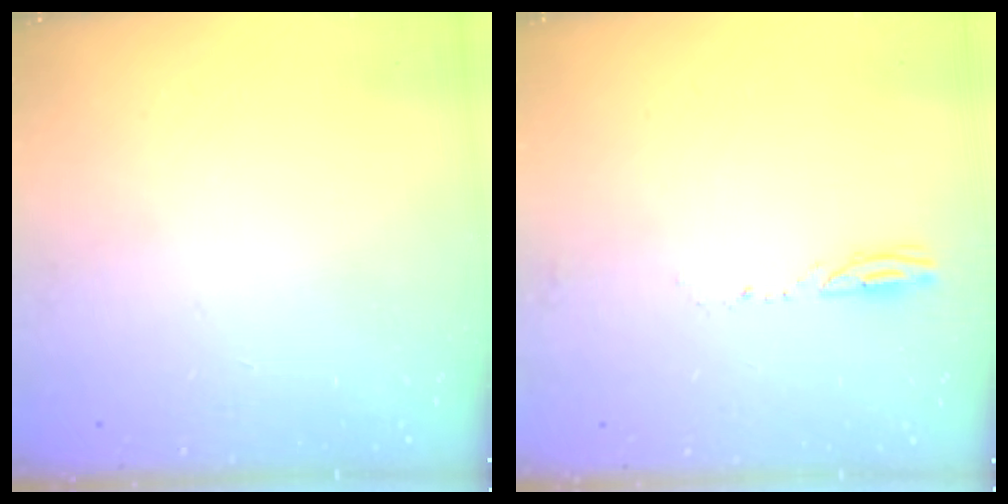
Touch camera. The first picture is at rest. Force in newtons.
{"total": 2.5, "press": 2.4, "slide": 0.3}